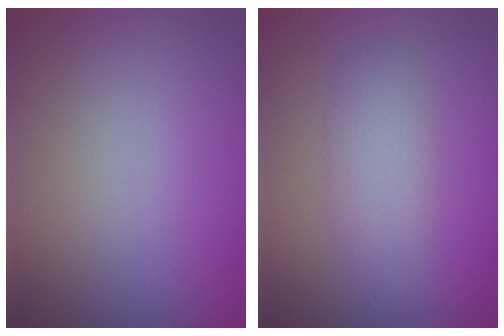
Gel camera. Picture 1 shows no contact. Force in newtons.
{"total": 2.8, "press": 2.8, "slide": 0.1}